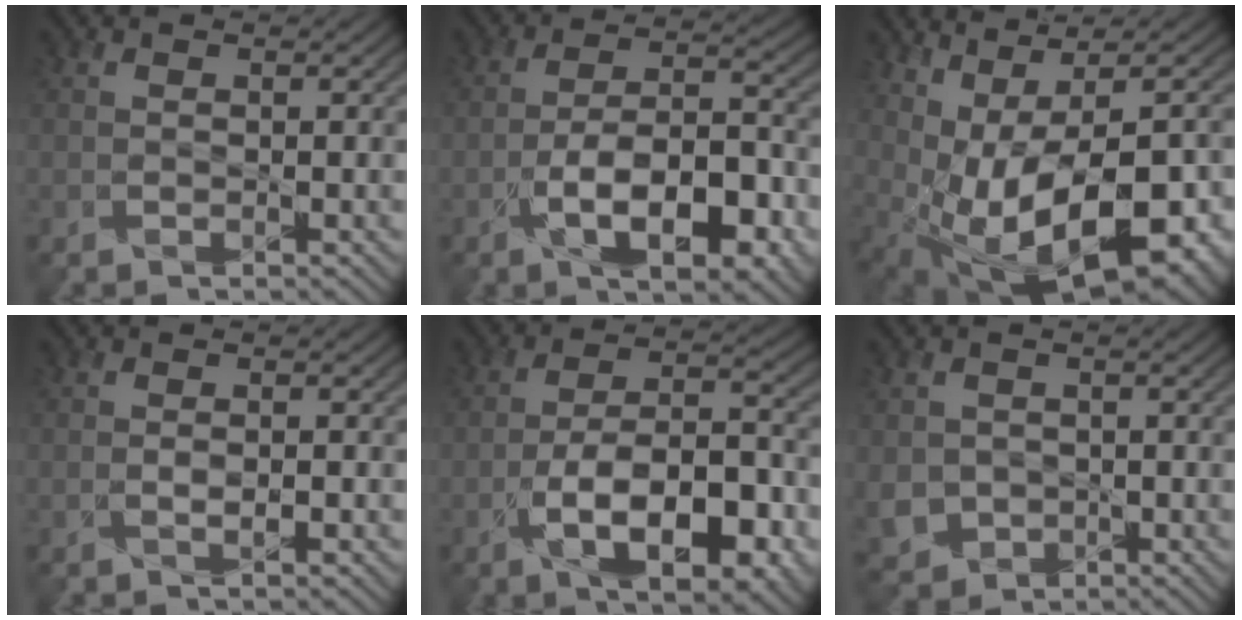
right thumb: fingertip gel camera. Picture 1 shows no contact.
{"total": 11.2, "force": [-4.9, 4.7, 8.9], "torque": [-0.153, -0.001, -0.084]}
{"total": 15.5, "force": [-1.9, 7.1, 13.7], "torque": [-0.195, -0.017, 0.005]}
{"total": 1.1, "force": [-0.7, 0.2, 0.9], "torque": [-0.021, -0.001, -0.013]}
{"total": 12.4, "force": [-5.4, 5.2, 9.9], "torque": [-0.171, -0.003, -0.091]}
{"total": 3.7, "force": [-0.6, 3.5, 1.2], "torque": [-0.053, -0.021, -0.013]}